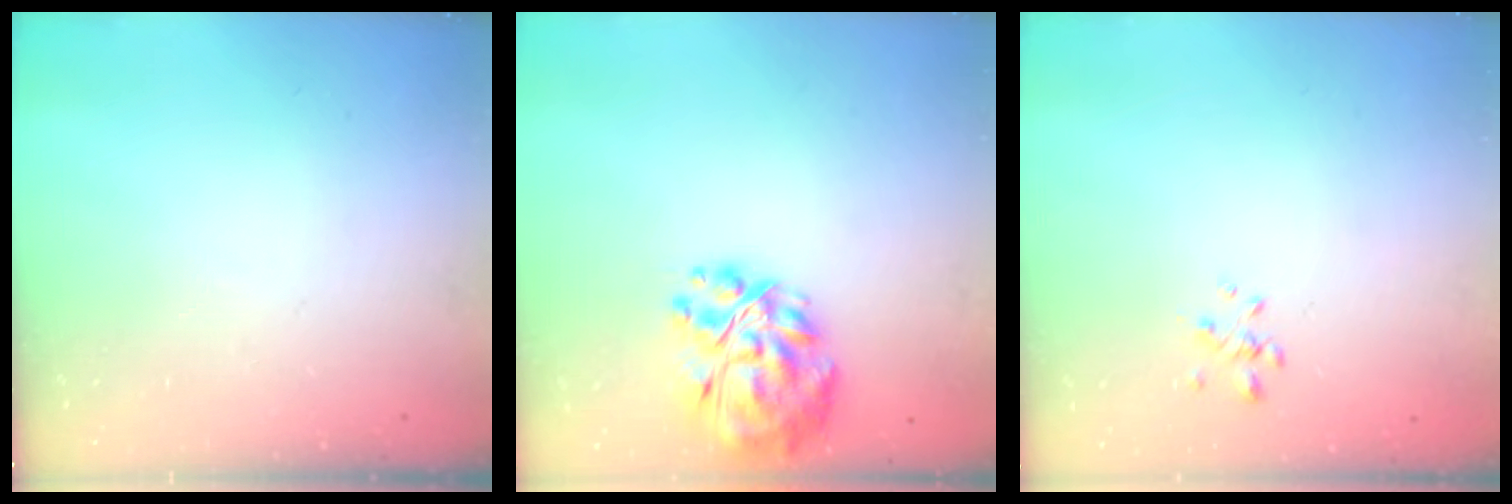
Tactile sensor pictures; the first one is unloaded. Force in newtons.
{"total": 16.7, "press": 15.6, "slide": 5.9}
{"total": 0.0}